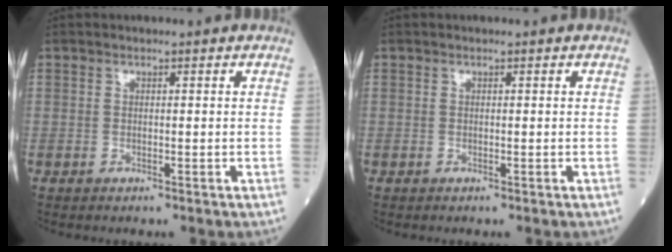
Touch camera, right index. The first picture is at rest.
{"total": 0.0}